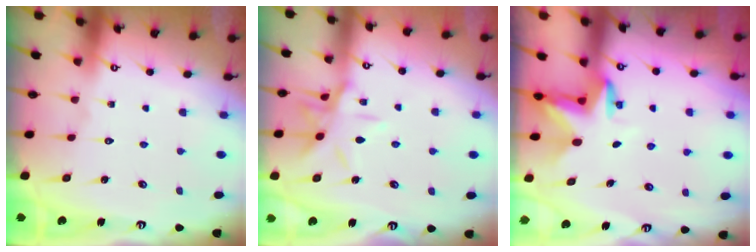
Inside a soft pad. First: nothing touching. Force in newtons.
{"total": 11.4, "press": 11.4, "slide": 0.7}
{"total": 3.5, "press": 3.5, "slide": 0.1}